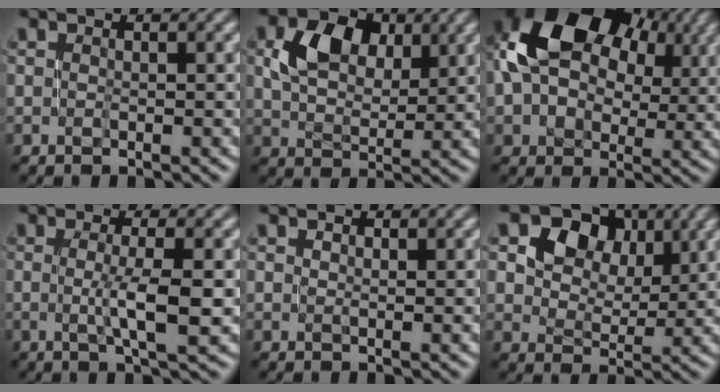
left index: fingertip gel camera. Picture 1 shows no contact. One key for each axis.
{"total": 5.8, "fx": 2.6, "fy": 3.9, "fz": 3.4, "tx": -0.065, "ty": 0.006, "tz": 0.045}
{"total": 16.1, "fx": 5.8, "fy": 11.1, "fz": 10.1, "tx": -0.188, "ty": 0.046, "tz": 0.100}
{"total": 4.1, "fx": -0.2, "fy": 0.8, "fz": 4.0, "tx": -0.065, "ty": 0.000, "tz": -0.004}
{"total": 0.0}
{"total": 9.0, "fx": 4.5, "fy": 6.6, "fz": 4.3, "tx": -0.075, "ty": 0.025, "tz": 0.064}